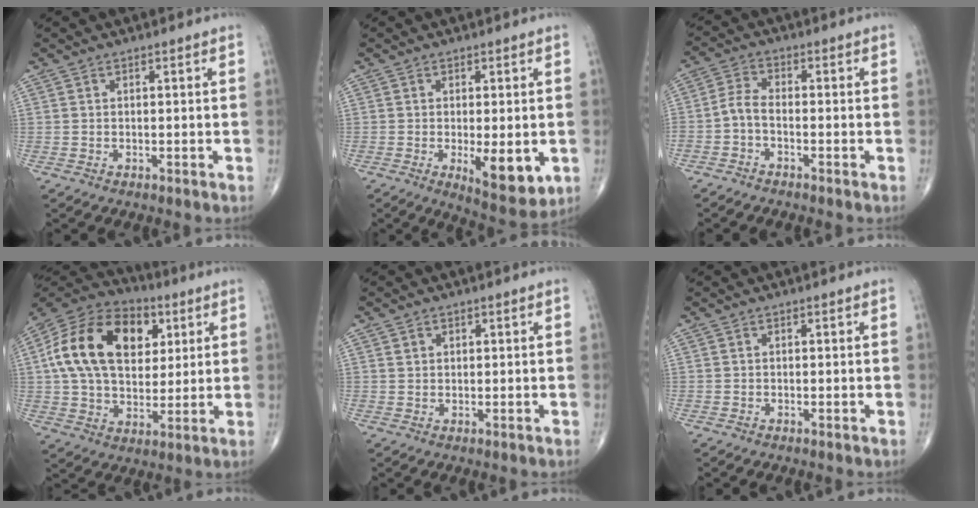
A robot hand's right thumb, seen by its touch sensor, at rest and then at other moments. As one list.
[{"total": 9.1, "force": [-2.0, 3.4, 8.2], "torque": [-0.109, -0.022, -0.023]}, {"total": 3.7, "force": [-1.8, 1.6, 2.8], "torque": [-0.063, 0.019, -0.043]}, {"total": 22.5, "force": [5.6, 14.8, 16.0], "torque": [-0.273, 0.007, 0.090]}, {"total": 1.5, "force": [0.6, 1.3, 0.5], "torque": [0.000, -0.002, 0.009]}, {"total": 0.0}]